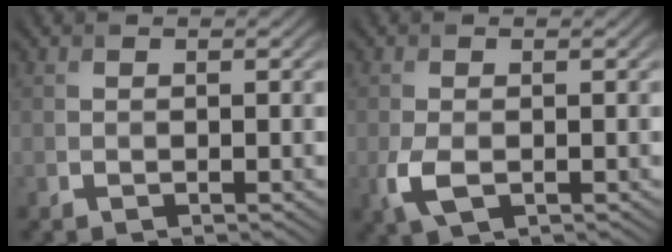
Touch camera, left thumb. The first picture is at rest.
{"total": 3.3, "force": [-0.9, 1.9, 2.6], "torque": [-0.075, -0.013, -0.016]}